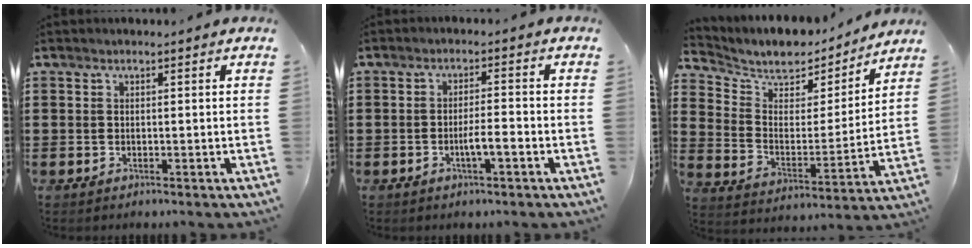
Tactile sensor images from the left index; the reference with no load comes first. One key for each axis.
{"total": 3.2, "fx": -1.4, "fy": 0.4, "fz": 2.9, "tx": -0.059, "ty": 0.000, "tz": -0.028}
{"total": 7.3, "fx": 6.6, "fy": 2.8, "fz": 1.4, "tx": -0.071, "ty": -0.046, "tz": 0.114}